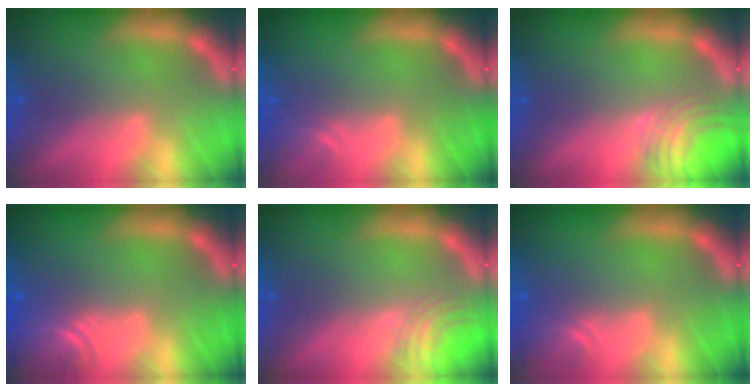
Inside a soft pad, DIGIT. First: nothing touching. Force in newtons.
{"total": 1.5}
{"total": 4.5}
{"total": 4.5}
{"total": 3.0}
{"total": 1.9}